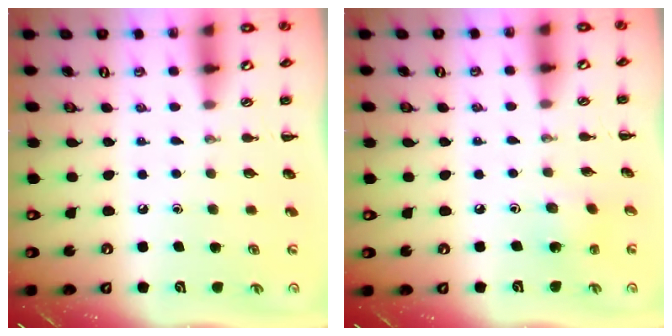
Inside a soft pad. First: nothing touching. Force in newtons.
{"total": 1.7, "press": 1.5, "slide": 0.6}